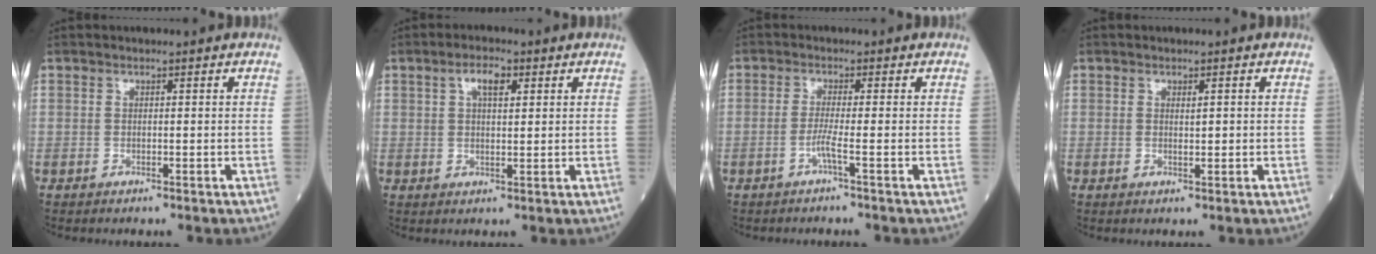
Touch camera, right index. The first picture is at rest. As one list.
[{"total": 4.1, "force": [1.7, 1.6, 3.4], "torque": [-0.069, 0.008, 0.031]}, {"total": 2.1, "force": [-1.1, -0.6, 1.6], "torque": [-0.039, -0.004, -0.026]}, {"total": 1.2, "force": [0.2, 0.3, 1.1], "torque": [-0.023, -0.003, 0.005]}]